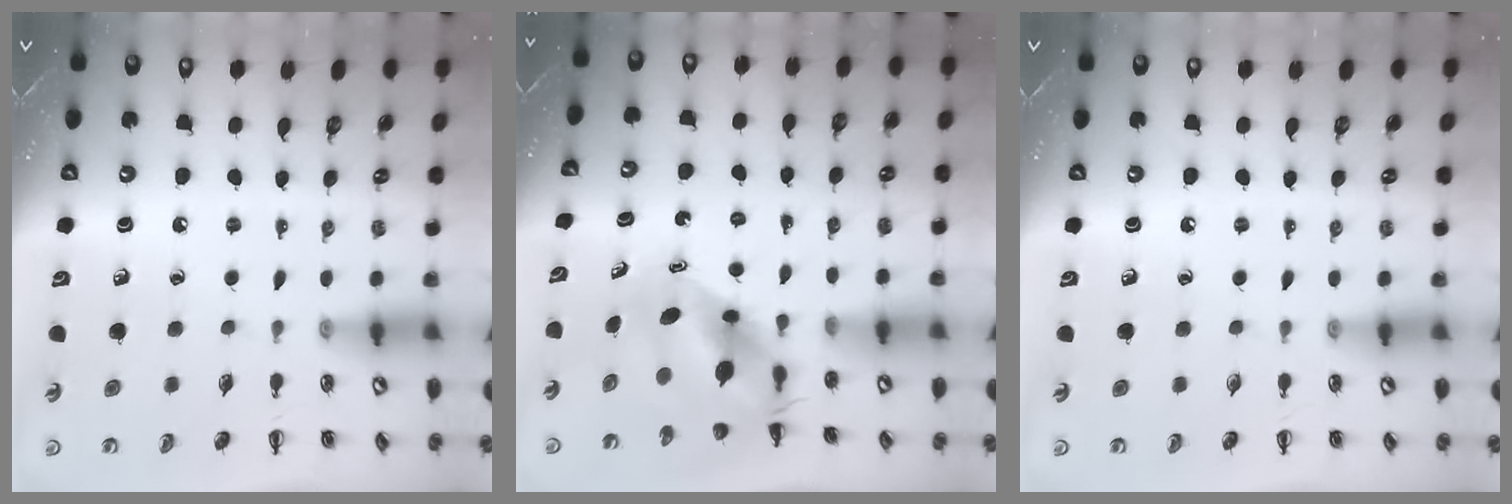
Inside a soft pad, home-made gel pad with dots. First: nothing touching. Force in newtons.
{"total": 5.9, "press": 5.7, "slide": 1.6}
{"total": 0.0}